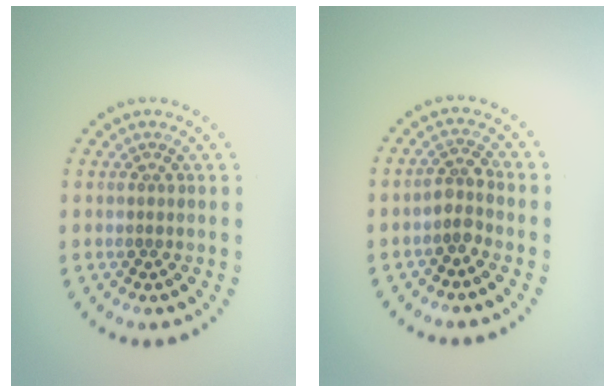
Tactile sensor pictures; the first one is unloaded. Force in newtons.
{"total": 1.9, "press": 1.5, "slide": 1.1}